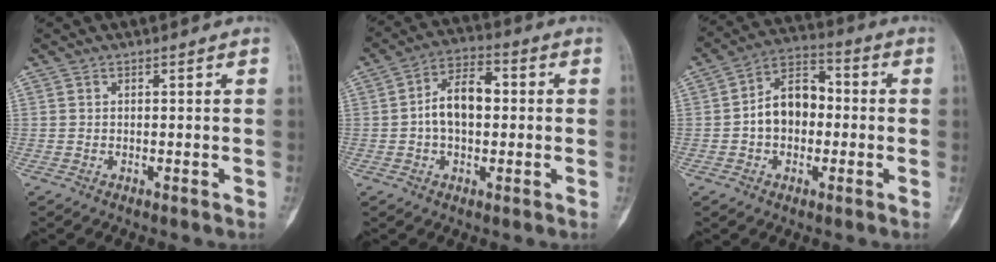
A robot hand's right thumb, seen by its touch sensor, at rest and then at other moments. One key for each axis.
{"total": 9.2, "fx": 0.1, "fy": 5.6, "fz": 7.3, "tx": -0.115, "ty": 0.027, "tz": -0.010}
{"total": 10.4, "fx": -0.8, "fy": 7.3, "fz": 7.3, "tx": -0.095, "ty": 0.035, "tz": -0.028}